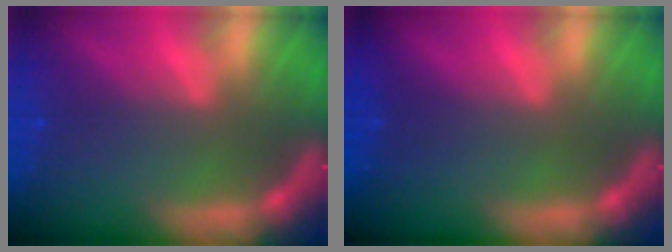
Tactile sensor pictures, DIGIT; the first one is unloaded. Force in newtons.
{"total": 0.0}